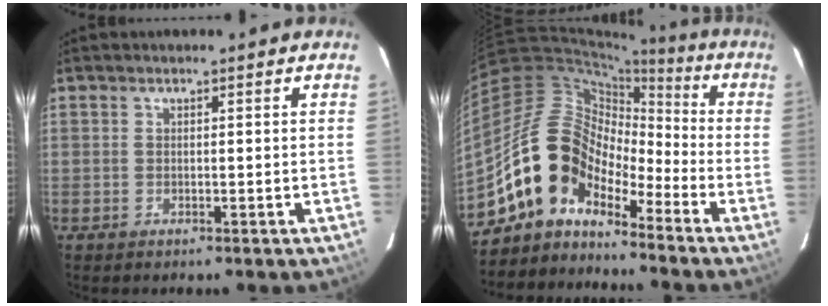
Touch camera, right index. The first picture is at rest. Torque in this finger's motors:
{"motor_torque": [0.82, -0.66, 1.04, 0.14]}